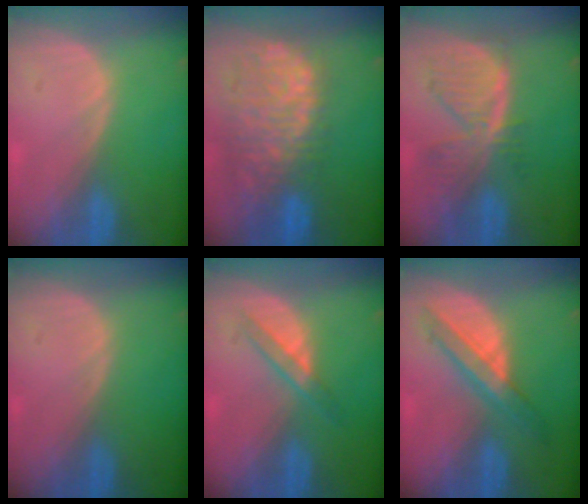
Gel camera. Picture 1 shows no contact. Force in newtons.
{"total": 12.4, "press": 10.2, "slide": 7.1}
{"total": 8.0, "press": 7.0, "slide": 3.9}
{"total": 0.0}
{"total": 3.1, "press": 3.1, "slide": 0.3}
{"total": 5.7, "press": 5.7, "slide": 0.3}